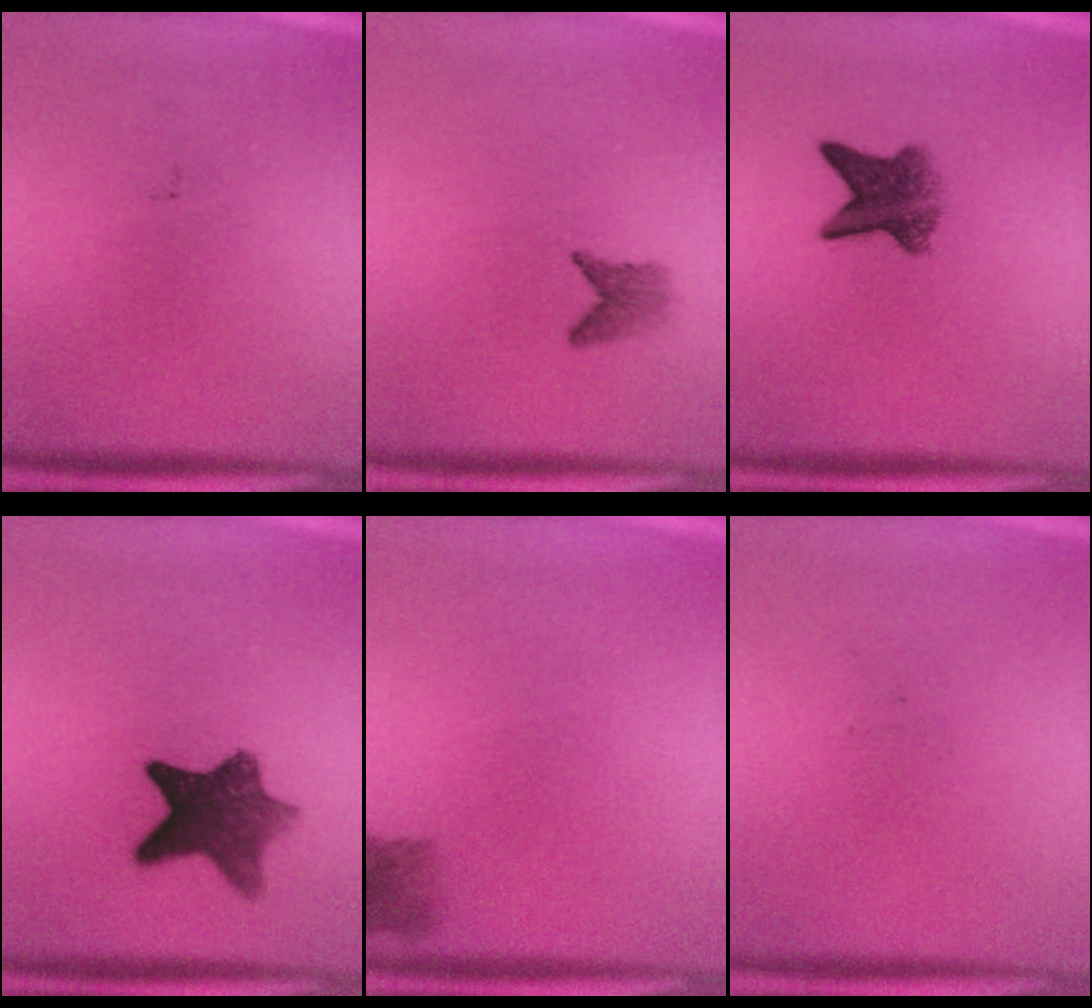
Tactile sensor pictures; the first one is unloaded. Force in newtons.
{"total": 1.9}
{"total": 5.9}
{"total": 9.2}
{"total": 2.7}
{"total": 0.0}